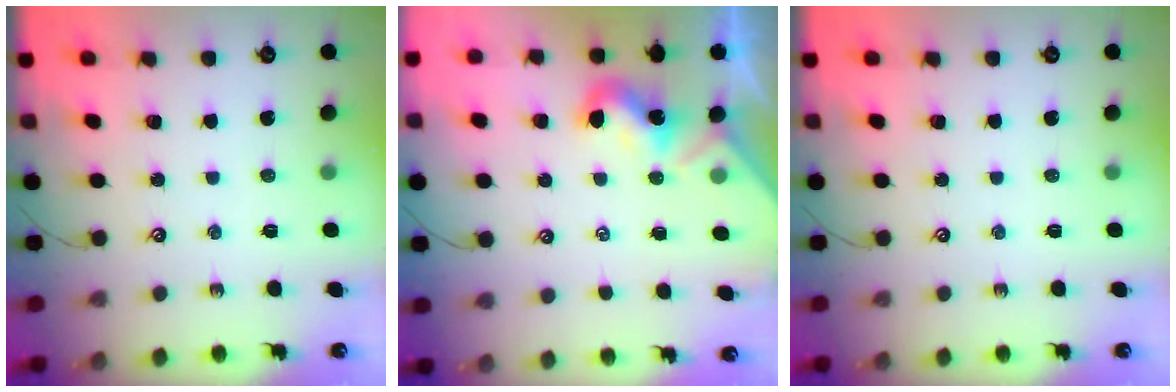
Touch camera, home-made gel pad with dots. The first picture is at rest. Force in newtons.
{"total": 1.8, "press": 1.8, "slide": 0.4}
{"total": 0.0}